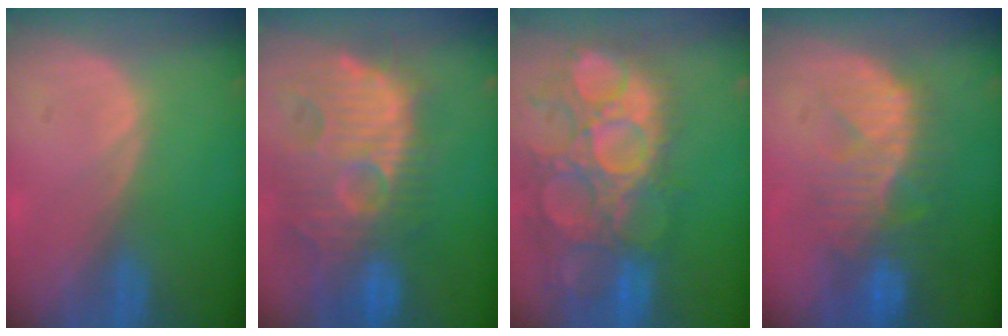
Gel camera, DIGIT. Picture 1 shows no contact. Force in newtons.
{"total": 14.1, "press": 12.4, "slide": 6.7}
{"total": 15.0, "press": 12.5, "slide": 8.2}
{"total": 10.1, "press": 8.9, "slide": 4.7}